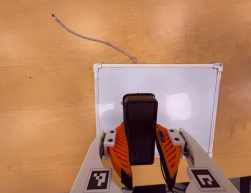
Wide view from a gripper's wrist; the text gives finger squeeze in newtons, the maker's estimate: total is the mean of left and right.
{"total": 6.1, "left": 5.4, "right": 6.7}